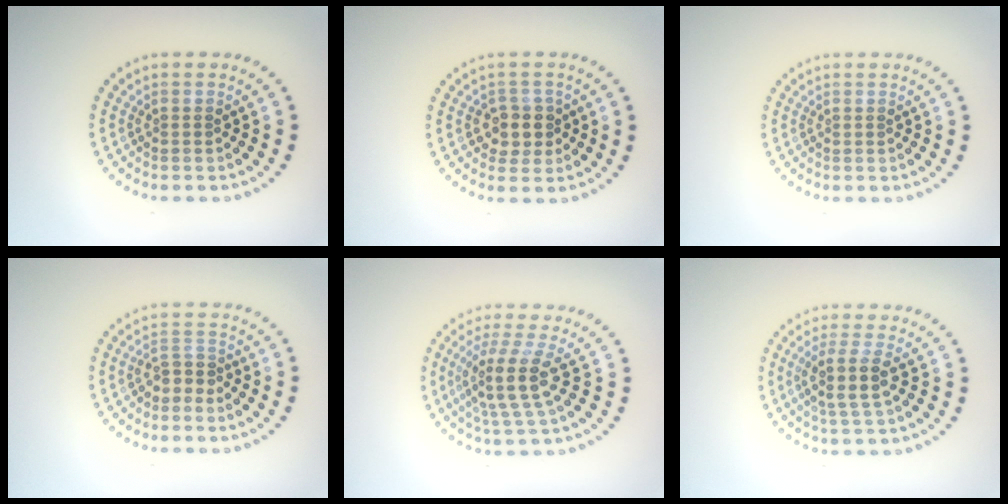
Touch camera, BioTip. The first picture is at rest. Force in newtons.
{"total": 2.7, "press": 2.5, "slide": 1.0}
{"total": 0.0}
{"total": 1.8, "press": 1.5, "slide": 1.1}
{"total": 4.3, "press": 3.3, "slide": 2.8}
{"total": 3.0, "press": 2.6, "slide": 1.5}